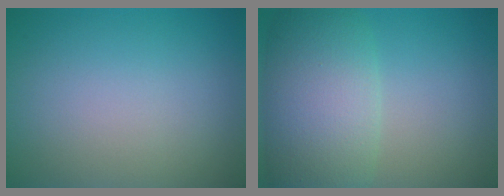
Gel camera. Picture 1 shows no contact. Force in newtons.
{"total": 8.6, "press": 8.6, "slide": 0.6}